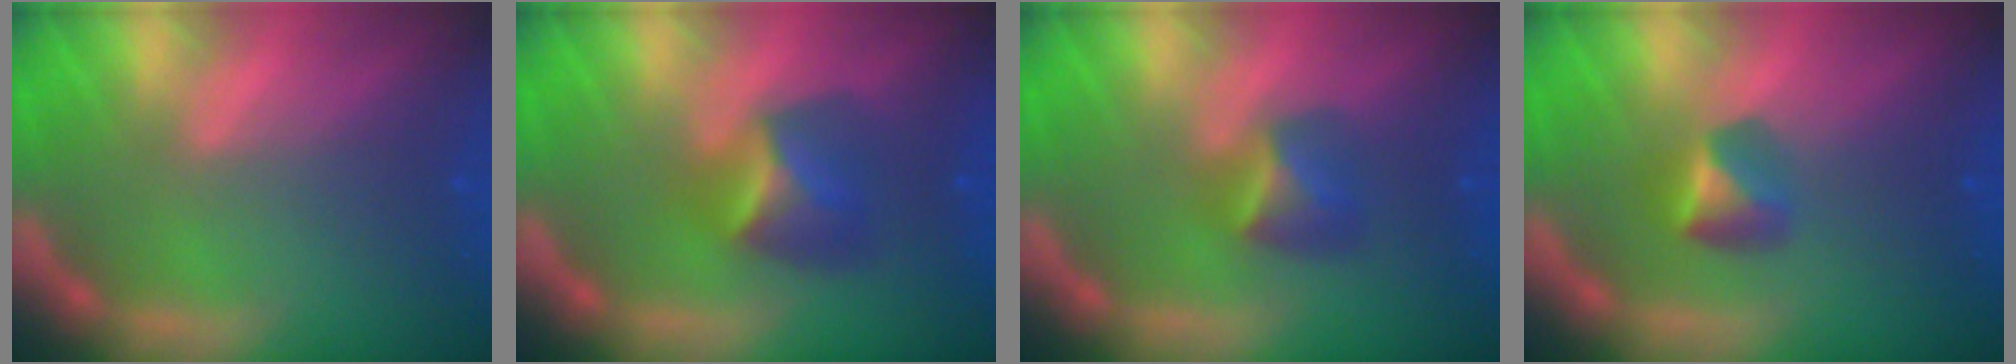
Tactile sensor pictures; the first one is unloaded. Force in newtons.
{"total": 4.0}
{"total": 2.9}
{"total": 2.4}